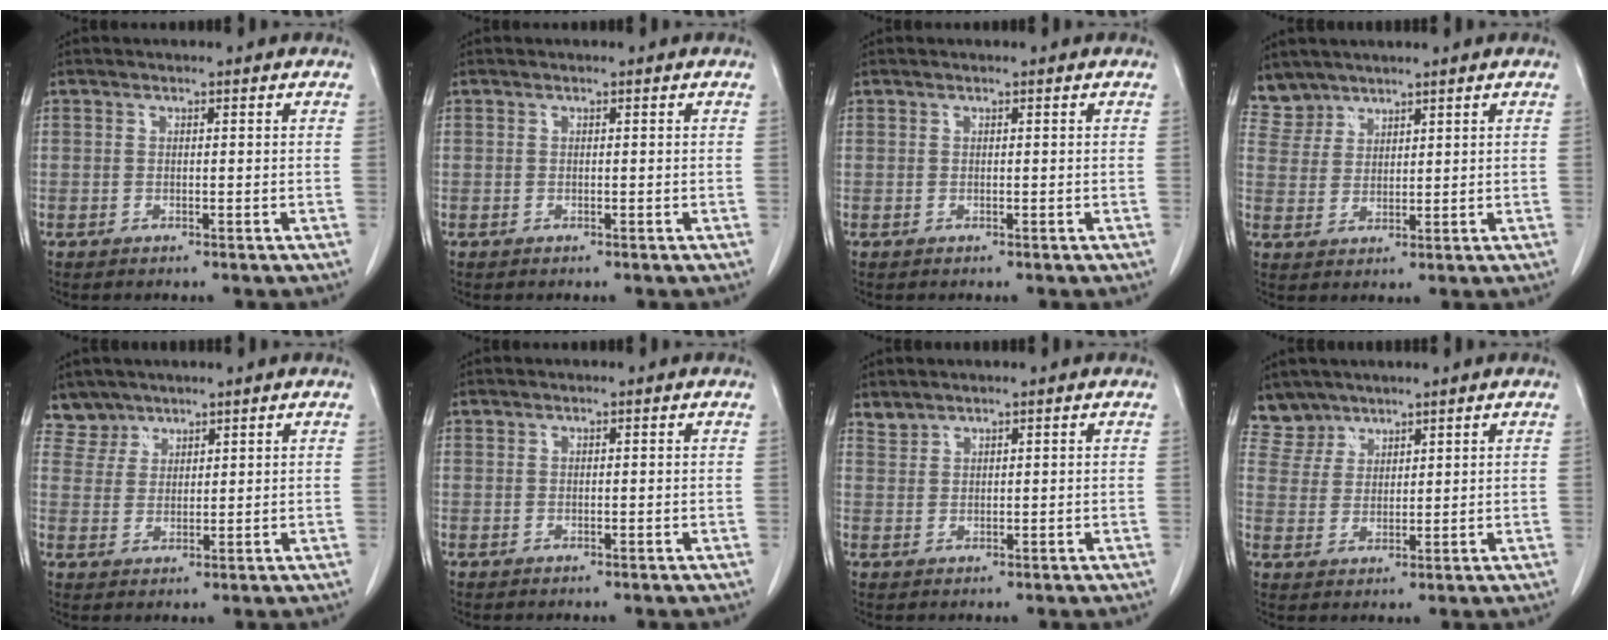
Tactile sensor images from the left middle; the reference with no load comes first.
{"total": 0.0}
{"total": 0.0}
{"total": 4.1, "force": [3.7, 1.5, -0.7], "torque": [0.015, 0.006, 0.081]}
{"total": 3.6, "force": [3.1, 1.7, -0.7], "torque": [0.020, 0.005, 0.062]}
{"total": 0.0}
{"total": 1.5, "force": [1.4, 0.2, -0.1], "torque": [-0.002, 0.005, 0.033]}
{"total": 4.4, "force": [3.9, 1.9, -0.7], "torque": [0.017, 0.003, 0.083]}